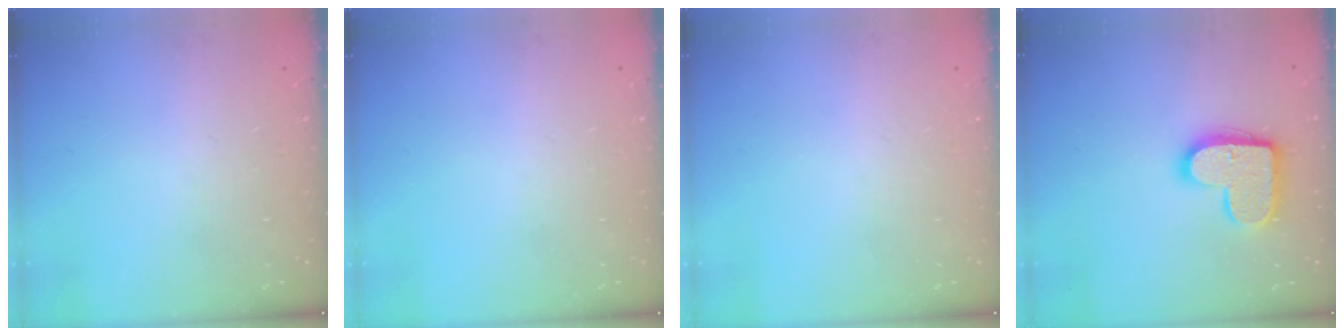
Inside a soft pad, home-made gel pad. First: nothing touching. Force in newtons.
{"total": 0.0}
{"total": 0.0}
{"total": 15.5, "press": 15.5, "slide": 0.8}